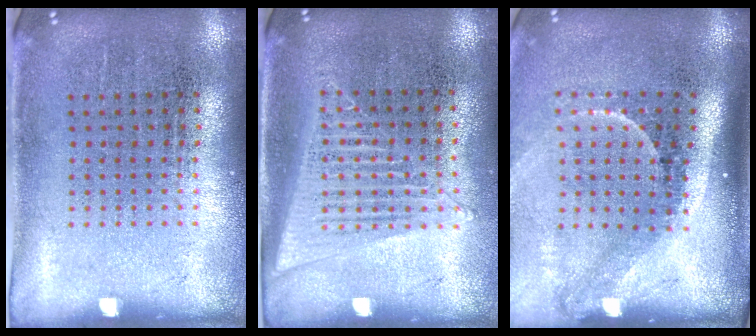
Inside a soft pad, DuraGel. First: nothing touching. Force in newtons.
{"total": 1.4, "press": 1.3, "slide": 0.5}
{"total": 2.2, "press": 1.4, "slide": 1.6}